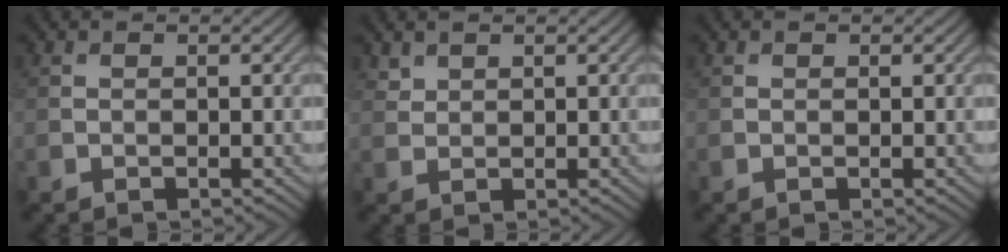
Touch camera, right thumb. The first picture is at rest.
{"total": 1.4, "force": [1.2, 0.7, 0.3], "torque": [-0.010, 0.000, 0.029]}
{"total": 0.0}